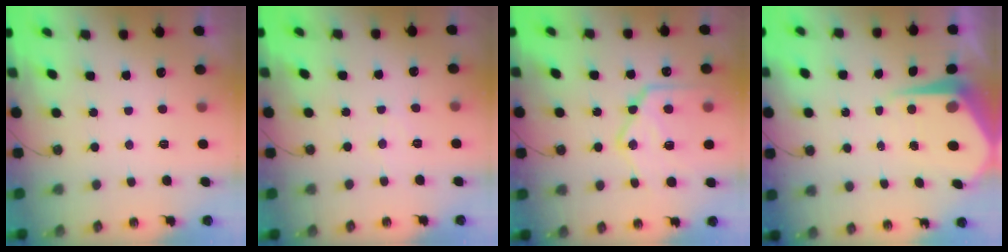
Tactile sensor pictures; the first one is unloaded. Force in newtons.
{"total": 4.3, "press": 4.3, "slide": 0.4}
{"total": 20.3, "press": 20.2, "slide": 2.0}
{"total": 8.0, "press": 7.9, "slide": 0.7}